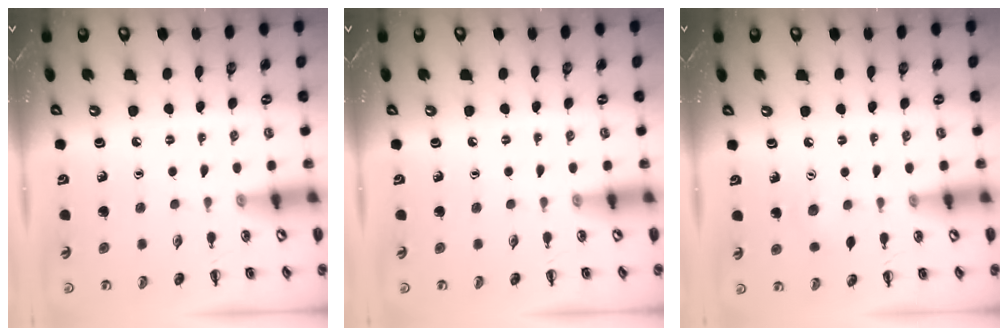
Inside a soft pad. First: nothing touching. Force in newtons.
{"total": 0.0}
{"total": 2.9, "press": 2.8, "slide": 0.7}